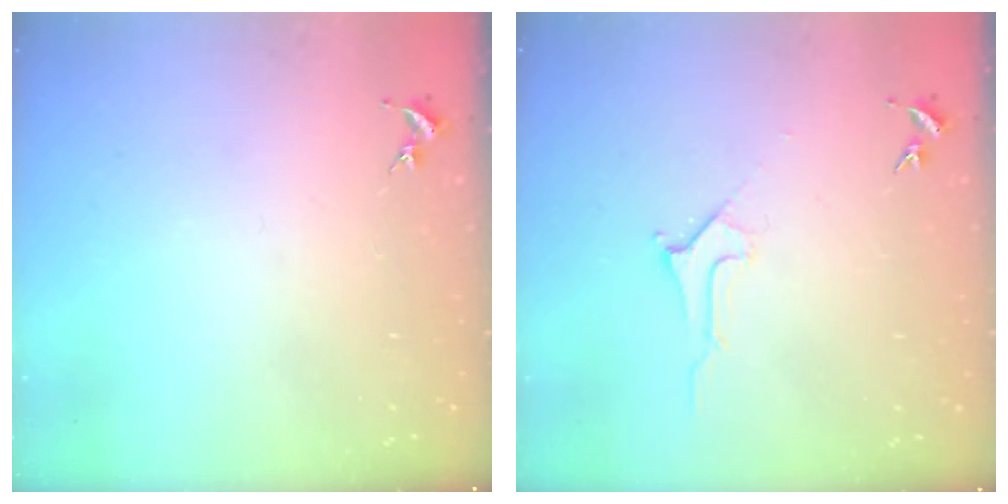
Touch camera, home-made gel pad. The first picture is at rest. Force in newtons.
{"total": 2.8, "press": 2.8, "slide": 0.4}